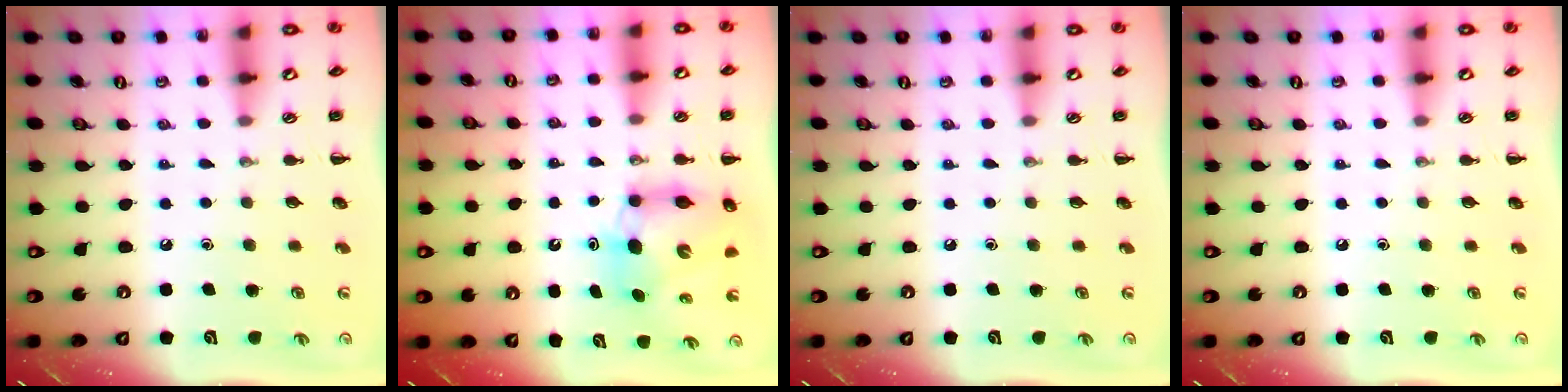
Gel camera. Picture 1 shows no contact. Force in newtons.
{"total": 6.8, "press": 6.6, "slide": 1.8}
{"total": 0.0}
{"total": 0.0}